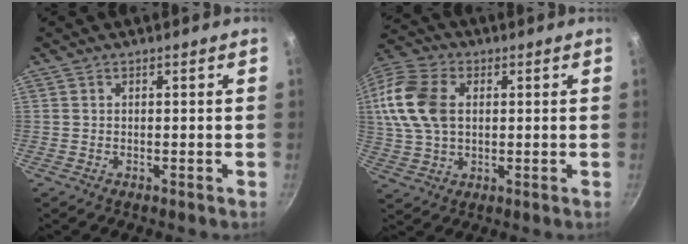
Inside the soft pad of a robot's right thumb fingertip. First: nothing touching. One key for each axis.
{"total": 15.4, "fx": 2.5, "fy": 10.5, "fz": 11.0, "tx": -0.221, "ty": 0.018, "tz": 0.041}